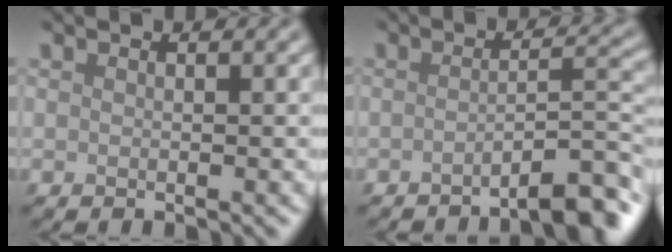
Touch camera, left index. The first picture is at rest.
{"total": 4.9, "force": [-3.2, 0.9, 3.6], "torque": [-0.042, 0.014, -0.051]}